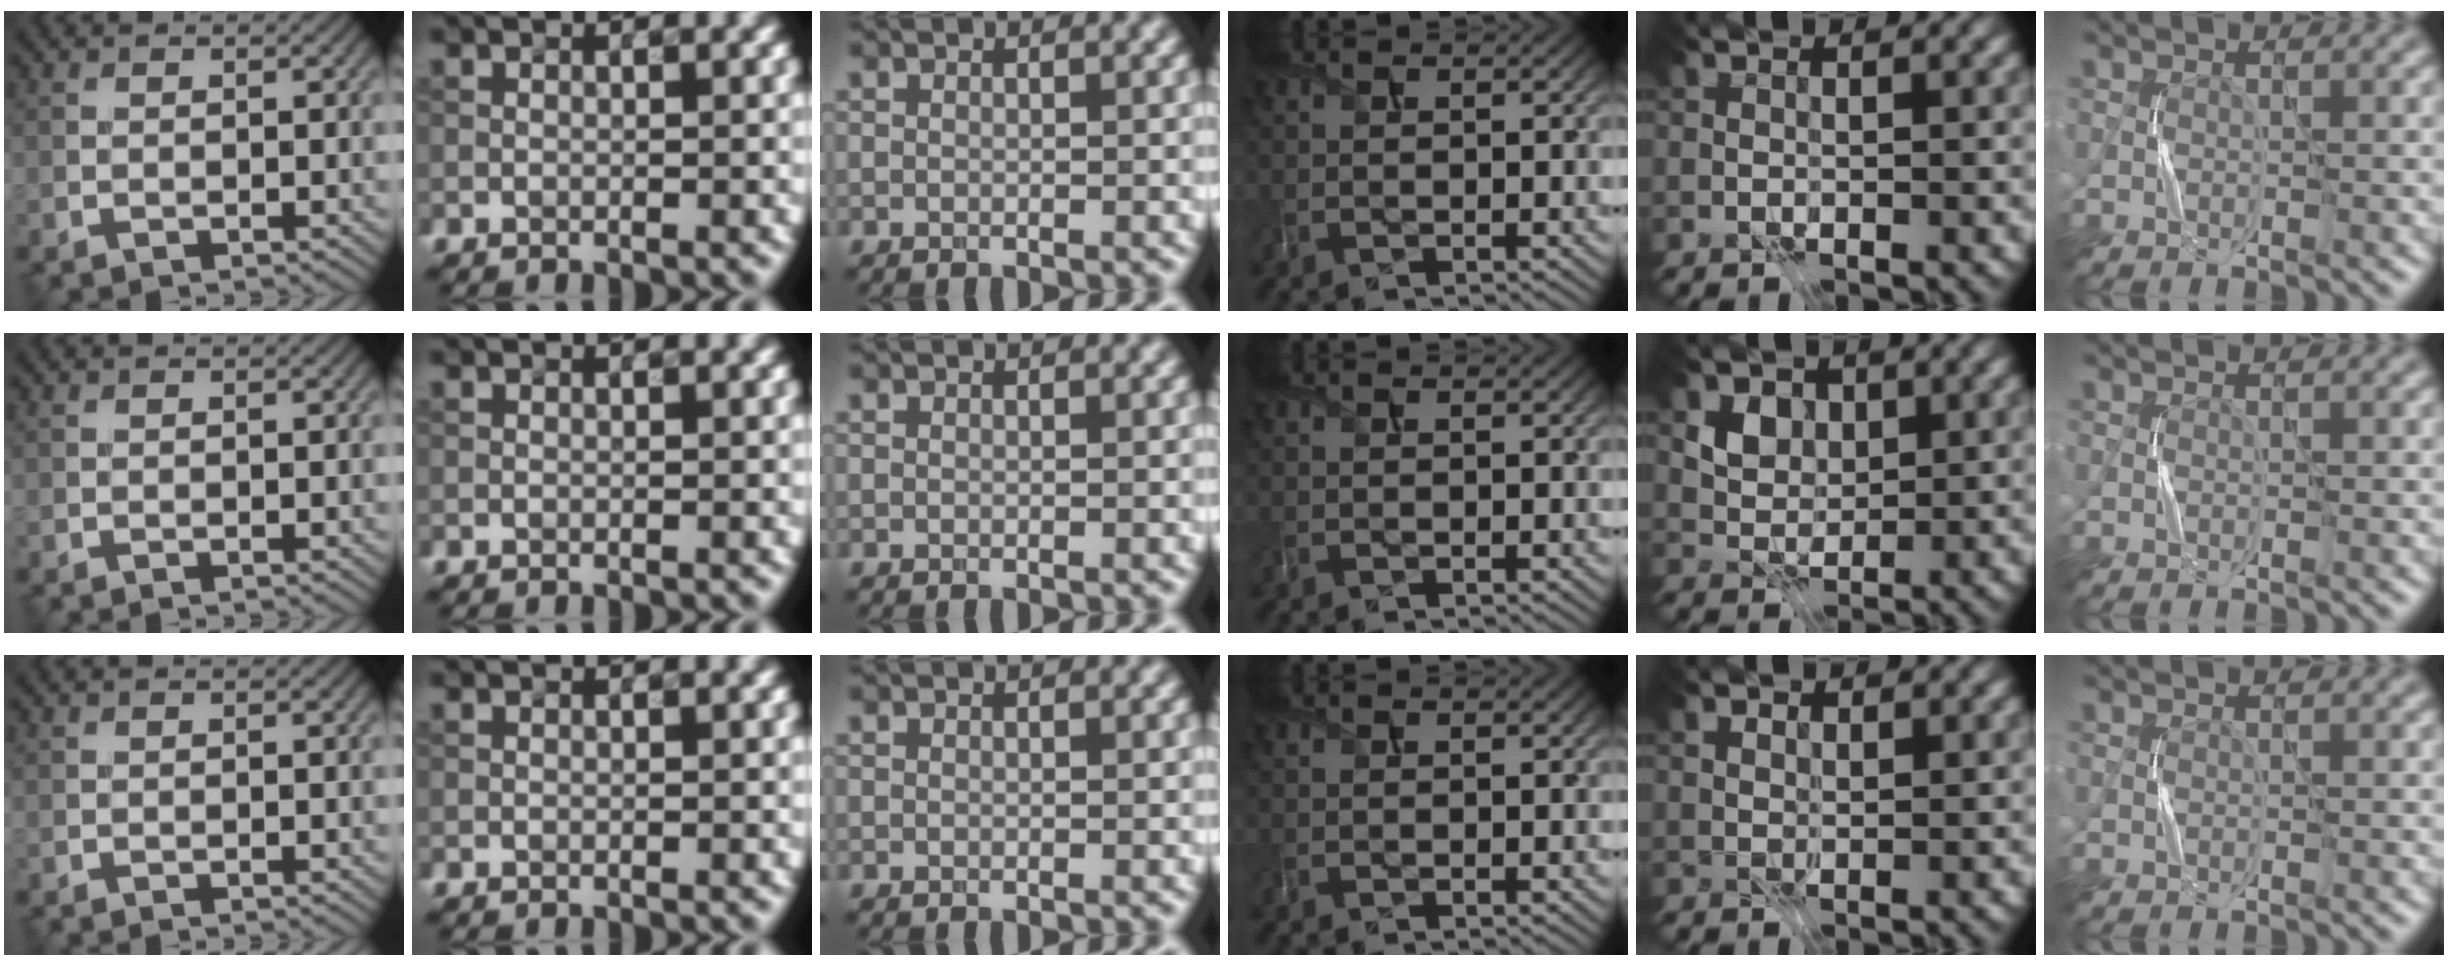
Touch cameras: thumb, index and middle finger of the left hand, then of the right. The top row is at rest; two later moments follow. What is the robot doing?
{"motion": "press", "object": "joystick"}